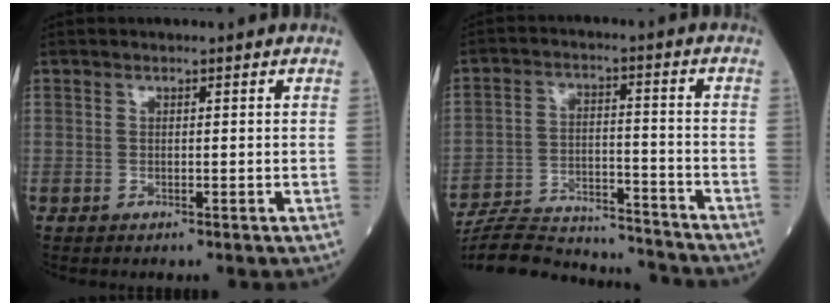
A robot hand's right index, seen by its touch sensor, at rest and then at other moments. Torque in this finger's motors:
{"motor_torque": [-0.49, -0.30, -0.42, -0.10]}